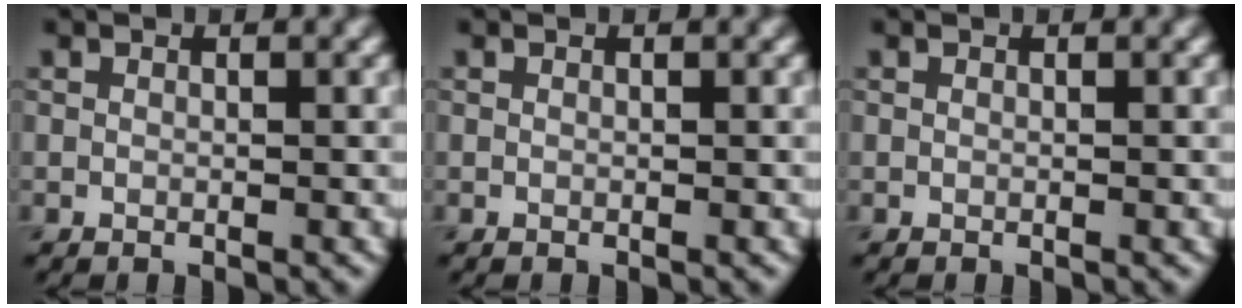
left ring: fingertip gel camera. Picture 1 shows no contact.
{"total": 0.0}
{"total": 0.0}